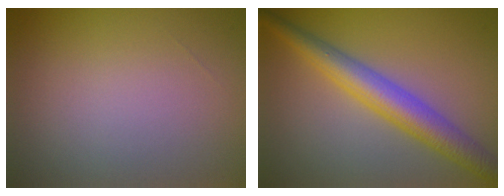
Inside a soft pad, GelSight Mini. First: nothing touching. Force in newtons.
{"total": 5.0, "press": 5.0, "slide": 0.1}